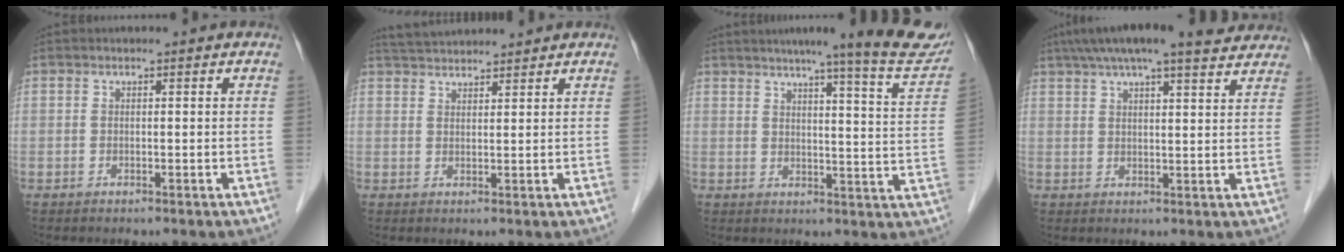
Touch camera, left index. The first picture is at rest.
{"total": 5.4, "force": [5.2, 0.5, 1.4], "torque": [-0.028, 0.037, 0.091]}
{"total": 16.3, "force": [13.6, -0.2, 8.9], "torque": [-0.109, -0.036, 0.150]}
{"total": 17.2, "force": [14.5, 2.8, 8.9], "torque": [-0.147, 0.049, 0.193]}